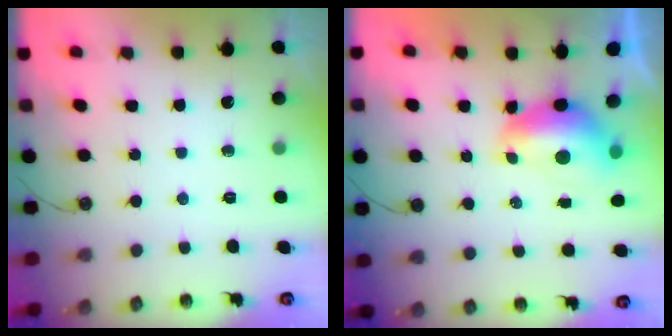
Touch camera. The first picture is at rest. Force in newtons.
{"total": 1.6, "press": 1.5, "slide": 0.6}